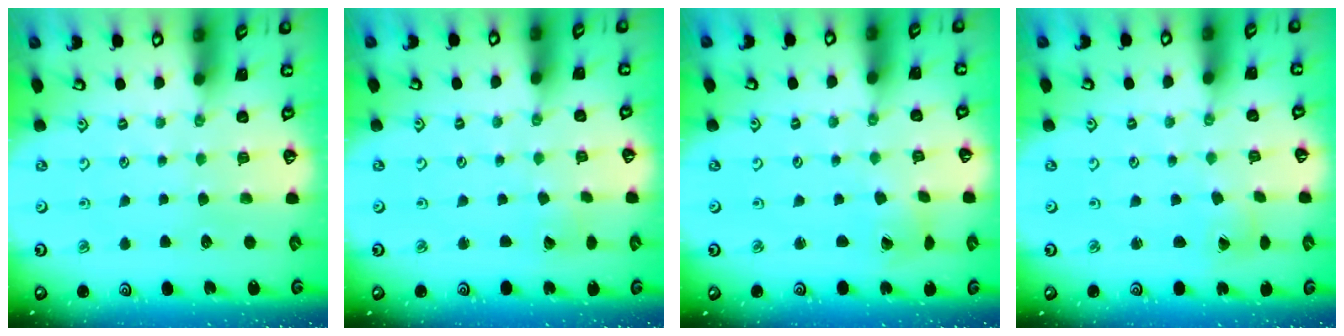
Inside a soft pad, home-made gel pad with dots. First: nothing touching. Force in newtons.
{"total": 2.4, "press": 2.4, "slide": 0.2}
{"total": 1.2, "press": 1.2, "slide": 0.2}
{"total": 1.5, "press": 1.5, "slide": 0.1}